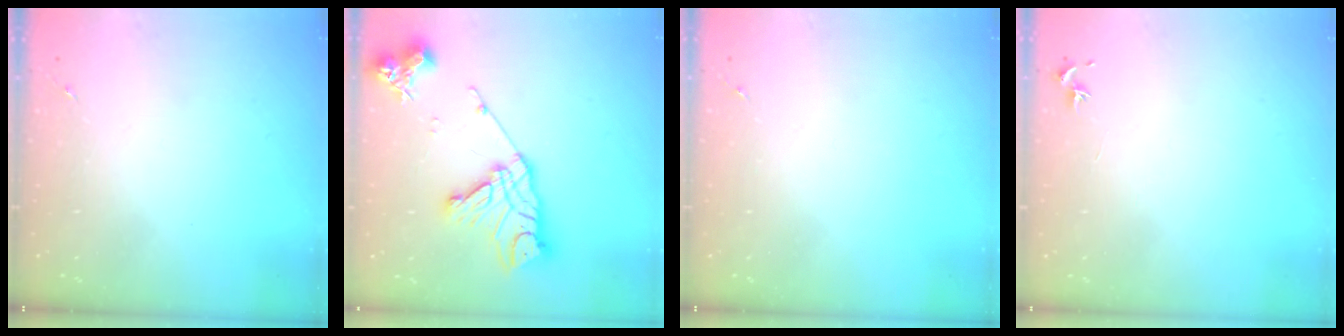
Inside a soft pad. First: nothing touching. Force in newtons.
{"total": 17.7, "press": 17.6, "slide": 1.3}
{"total": 0.0}
{"total": 0.7, "press": 0.7, "slide": 0.3}